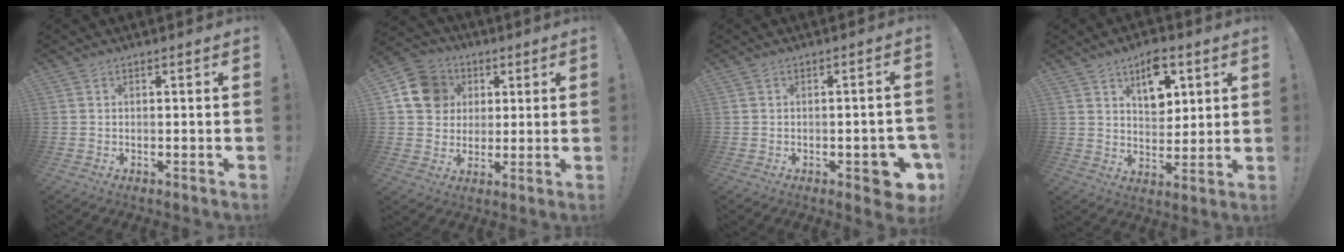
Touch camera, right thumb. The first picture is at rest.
{"total": 13.9, "force": [4.1, 12.1, 5.4], "torque": [-0.068, -0.006, 0.085]}
{"total": 6.8, "force": [-3.1, 2.5, 5.6], "torque": [-0.062, 0.011, -0.043]}
{"total": 10.7, "force": [5.5, 6.3, 6.8], "torque": [-0.083, -0.025, 0.095]}